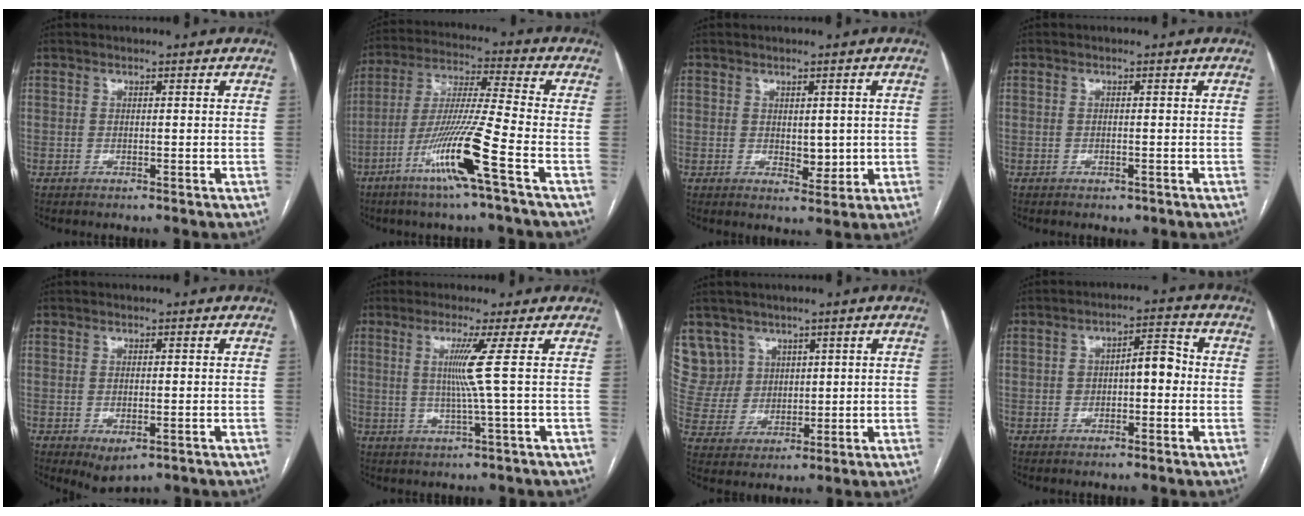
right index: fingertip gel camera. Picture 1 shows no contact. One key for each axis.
{"total": 13.5, "fx": -6.6, "fy": -1.7, "fz": 11.6, "tx": -0.233, "ty": -0.018, "tz": -0.128}
{"total": 3.3, "fx": -0.1, "fy": 1.7, "fz": 2.8, "tx": -0.035, "ty": -0.005, "tz": 0.007}
{"total": 1.1, "fx": -0.7, "fy": 0.6, "fz": 0.7, "tx": -0.010, "ty": -0.001, "tz": -0.003}
{"total": 3.4, "fx": -1.3, "fy": 1.6, "fz": 2.7, "tx": -0.042, "ty": -0.008, "tz": -0.007}
{"total": 5.0, "fx": 0.8, "fy": -2.2, "fz": 4.4, "tx": -0.089, "ty": -0.007, "tz": 0.019}
{"total": 8.0, "fx": 4.9, "fy": 6.3, "fz": -0.2, "tx": -0.001, "ty": 0.023, "tz": 0.111}
{"total": 5.2, "fx": -0.3, "fy": 2.1, "fz": 4.7, "tx": -0.075, "ty": 0.032, "tz": -0.006}